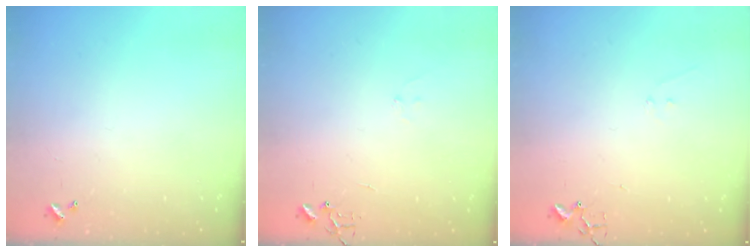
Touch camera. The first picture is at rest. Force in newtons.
{"total": 7.0, "press": 7.0, "slide": 0.7}
{"total": 6.1, "press": 6.1, "slide": 0.5}